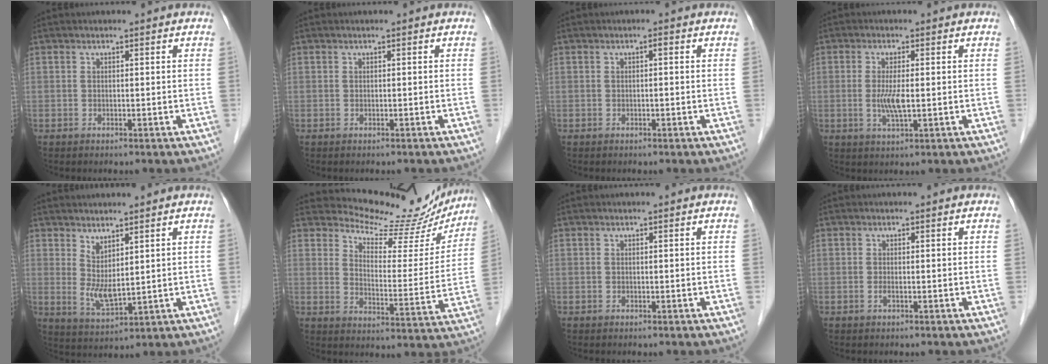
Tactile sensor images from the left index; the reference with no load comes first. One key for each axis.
{"total": 0.6, "fx": -0.5, "fy": 0.1, "fz": 0.3, "tx": -0.003, "ty": 0.000, "tz": -0.006}
{"total": 0.8, "fx": 0.0, "fy": 0.2, "fz": 0.8, "tx": -0.009, "ty": 0.003, "tz": 0.000}
{"total": 4.1, "fx": -0.3, "fy": 0.7, "fz": 4.1, "tx": -0.086, "ty": -0.006, "tz": -0.005}
{"total": 4.3, "fx": 1.9, "fy": 1.2, "fz": 3.7, "tx": -0.082, "ty": -0.013, "tz": 0.050}
{"total": 14.9, "fx": 14.2, "fy": 3.6, "fz": 2.3, "tx": -0.027, "ty": -0.040, "tz": 0.172}
{"total": 0.0}
{"total": 0.6, "fx": -0.2, "fy": 0.0, "fz": 0.5, "tx": -0.011, "ty": 0.000, "tz": -0.004}